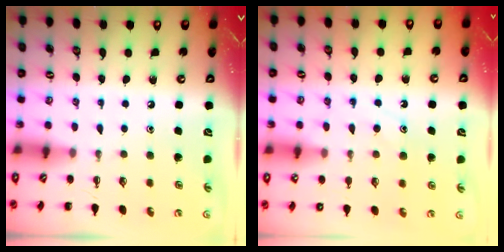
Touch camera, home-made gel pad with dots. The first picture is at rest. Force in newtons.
{"total": 10.5, "press": 10.5, "slide": 0.6}